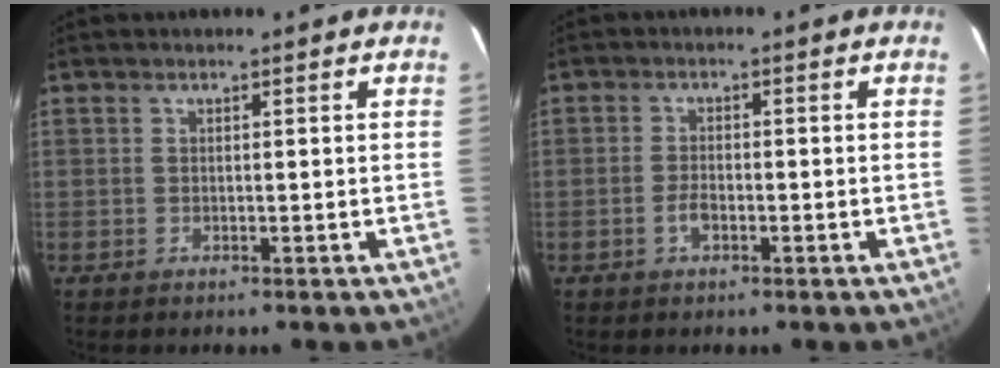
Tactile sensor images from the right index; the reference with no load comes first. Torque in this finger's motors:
{"motor_torque": [0.57, 0.16, 0.17, 0.00]}